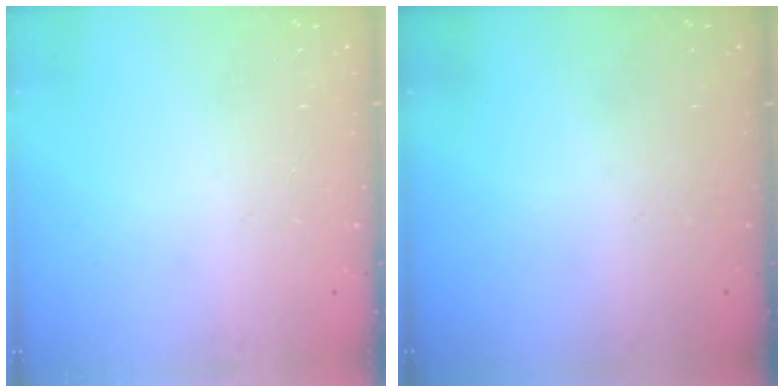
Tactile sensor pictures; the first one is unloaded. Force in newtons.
{"total": 0.0}